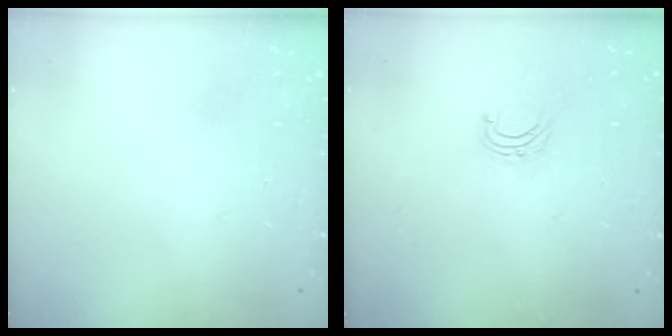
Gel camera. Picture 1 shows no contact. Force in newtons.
{"total": 4.3, "press": 4.3, "slide": 0.3}